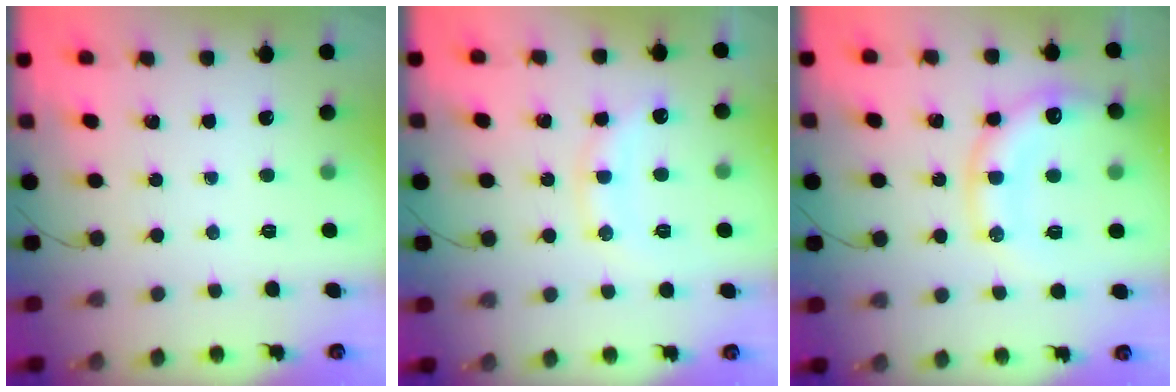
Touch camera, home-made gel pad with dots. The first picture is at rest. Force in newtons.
{"total": 12.2, "press": 12.2, "slide": 0.4}
{"total": 17.1, "press": 16.8, "slide": 2.9}